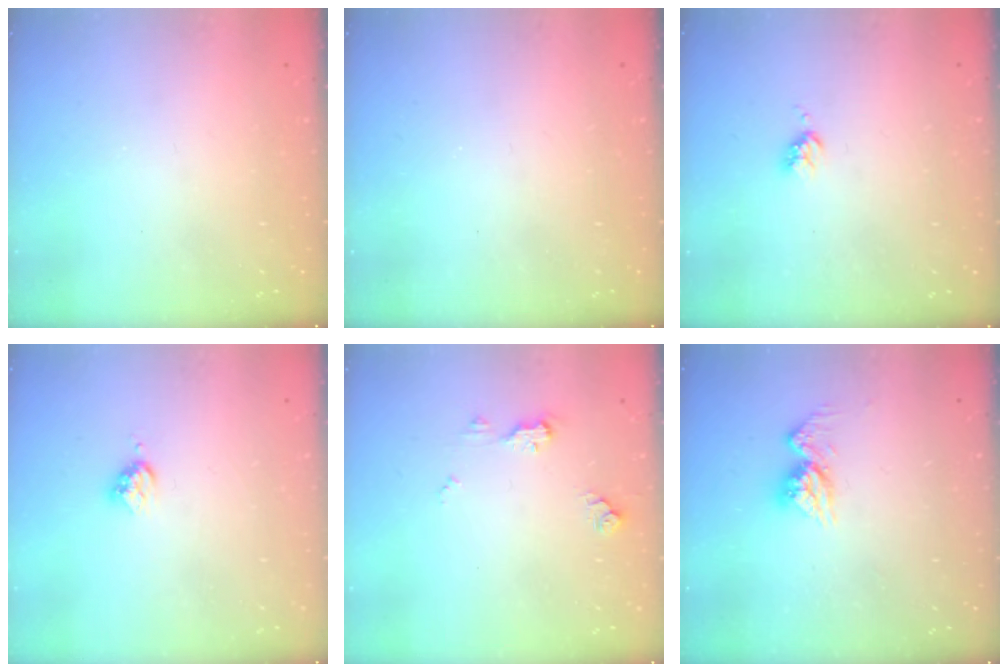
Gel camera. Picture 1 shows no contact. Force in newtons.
{"total": 0.0}
{"total": 3.6, "press": 3.6, "slide": 0.5}
{"total": 3.6, "press": 3.5, "slide": 0.6}
{"total": 7.0, "press": 6.9, "slide": 0.6}
{"total": 10.0, "press": 9.9, "slide": 0.8}